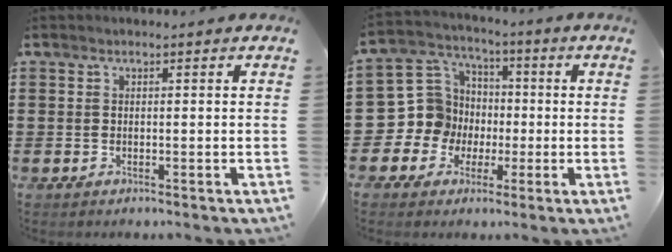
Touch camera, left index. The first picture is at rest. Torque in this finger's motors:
{"motor_torque": [1.06, 1.07, 0.25, 0.00]}